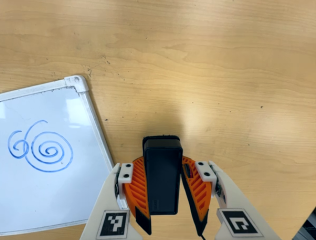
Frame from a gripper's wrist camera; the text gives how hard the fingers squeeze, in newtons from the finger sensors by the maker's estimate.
{"total": 8.0, "left": 6.4, "right": 9.7}